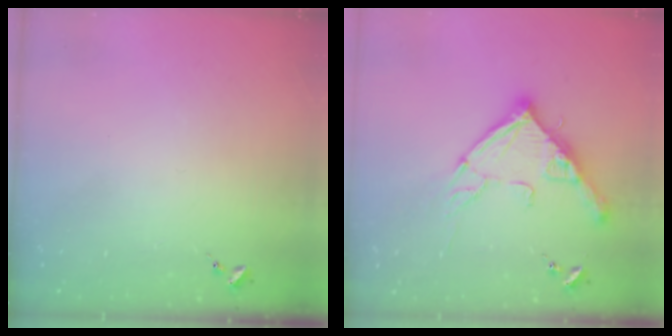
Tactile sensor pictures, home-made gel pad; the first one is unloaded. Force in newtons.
{"total": 16.2, "press": 16.1, "slide": 1.7}